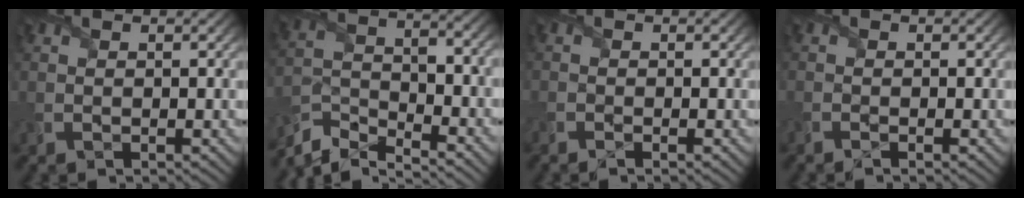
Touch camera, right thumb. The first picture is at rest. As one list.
[{"total": 7.5, "force": [-6.7, 1.1, 3.2], "torque": [-0.074, -0.006, -0.142]}, {"total": 0.9, "force": [-0.9, 0.2, 0.3], "torque": [-0.008, -0.004, -0.020]}, {"total": 0.7, "force": [-0.6, -0.2, 0.3], "torque": [-0.007, -0.001, -0.013]}]